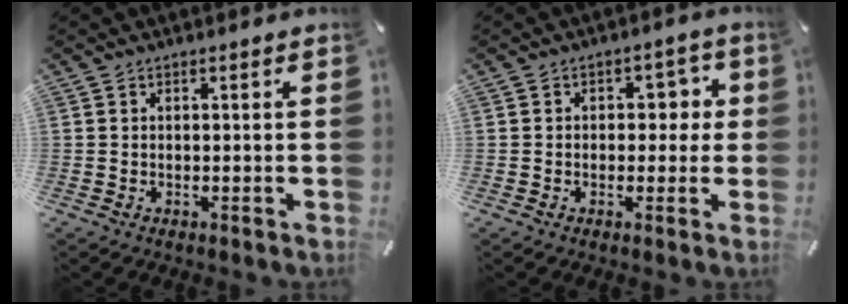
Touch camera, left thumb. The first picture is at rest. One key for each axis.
{"total": 5.1, "fx": 0.2, "fy": 3.8, "fz": 3.3, "tx": -0.029, "ty": -0.001, "tz": -0.011}